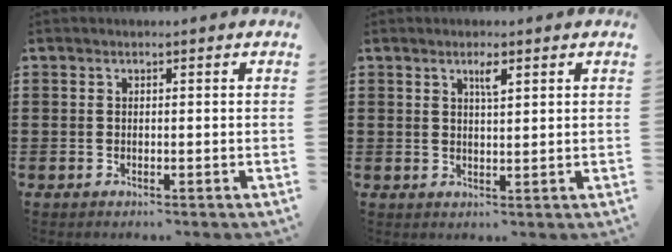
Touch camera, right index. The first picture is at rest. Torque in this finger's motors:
{"motor_torque": [0.15, -0.07, 0.06, 0.05]}